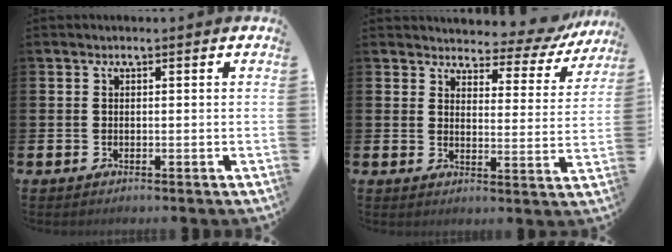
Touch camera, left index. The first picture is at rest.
{"total": 3.9, "force": [3.6, 1.4, 0.6], "torque": [-0.018, -0.039, 0.053]}